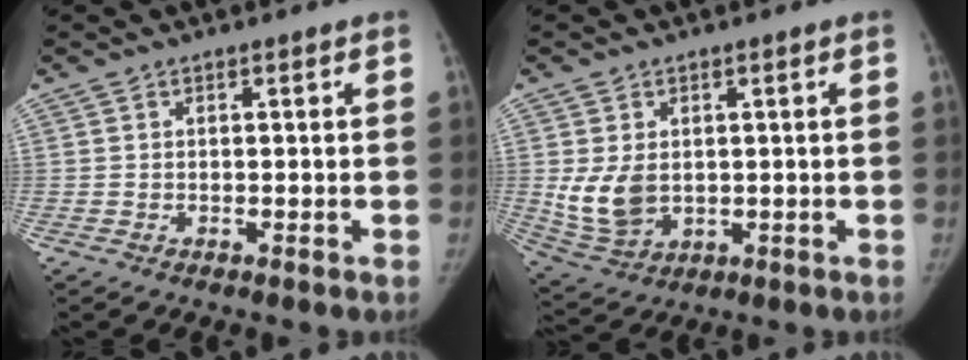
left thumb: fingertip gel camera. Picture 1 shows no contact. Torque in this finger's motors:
{"motor_torque": [-0.56, 0.69, 0.64, -0.37, 0.24]}